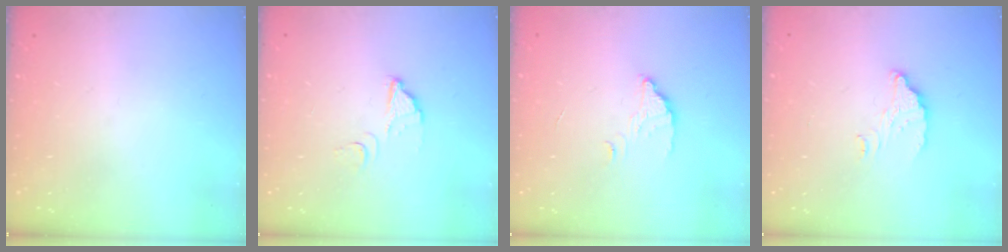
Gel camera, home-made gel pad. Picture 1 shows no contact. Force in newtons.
{"total": 3.9, "press": 3.9, "slide": 0.3}
{"total": 2.6, "press": 2.6, "slide": 0.2}
{"total": 4.6, "press": 4.6, "slide": 0.2}